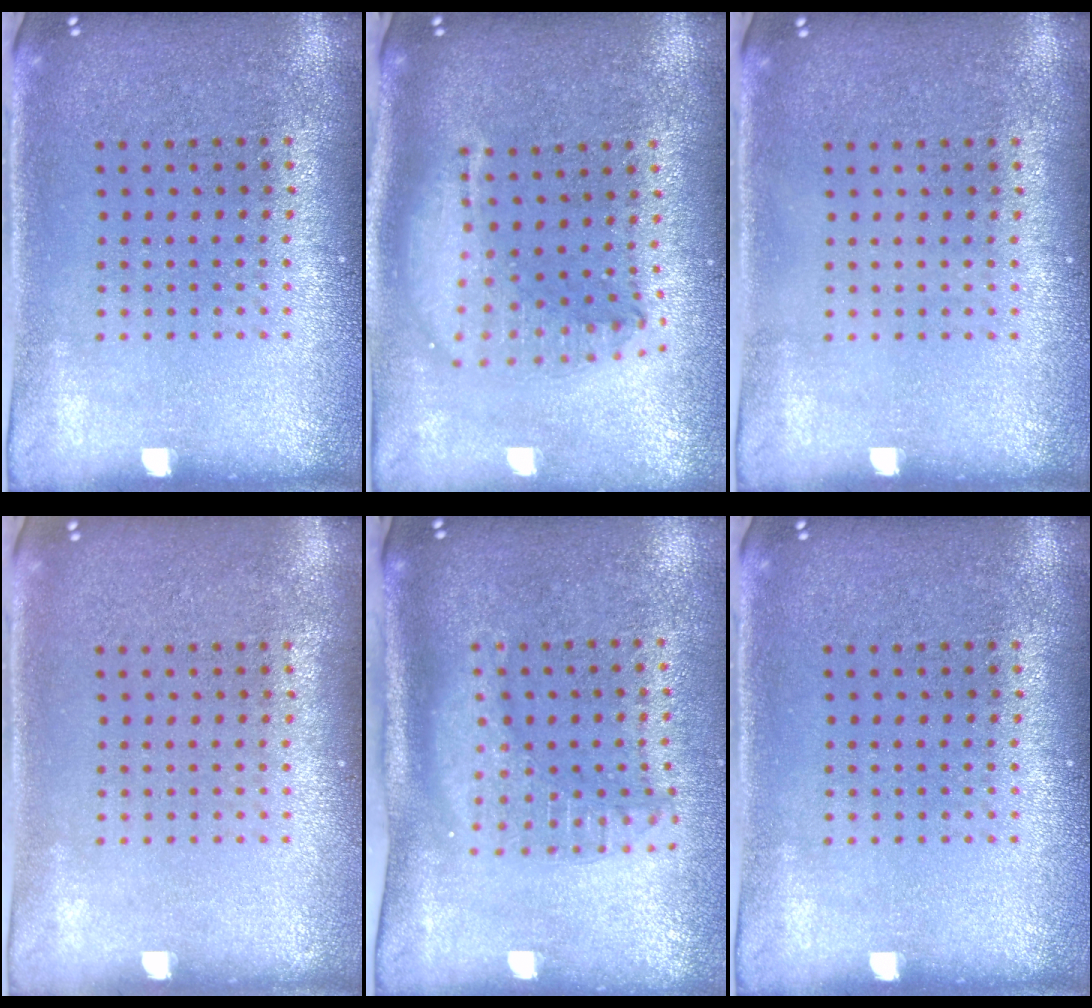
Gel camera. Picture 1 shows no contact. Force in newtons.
{"total": 2.1, "press": 1.6, "slide": 1.3}
{"total": 0.0}
{"total": 0.0}
{"total": 1.9, "press": 1.5, "slide": 1.2}
{"total": 0.0}